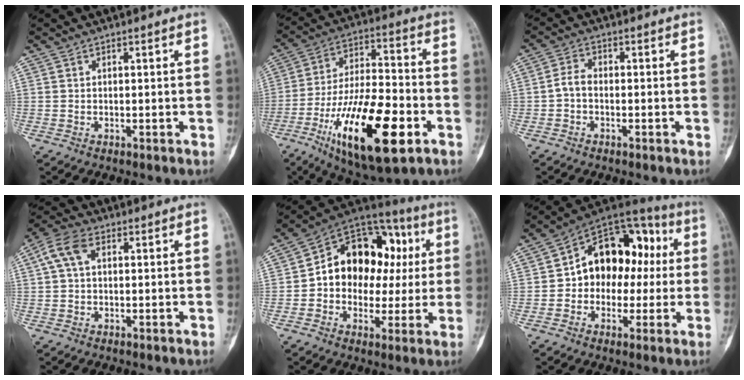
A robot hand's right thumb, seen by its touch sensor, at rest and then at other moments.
{"total": 23.7, "force": [-9.4, 8.5, 20.0], "torque": [-0.368, 0.028, -0.154]}
{"total": 2.9, "force": [-0.9, 1.7, 2.1], "torque": [-0.043, 0.014, -0.025]}
{"total": 5.8, "force": [1.7, 3.5, 4.4], "torque": [-0.096, 0.020, 0.030]}
{"total": 19.3, "force": [1.8, 14.6, 12.5], "torque": [-0.122, 0.046, 0.025]}
{"total": 17.6, "force": [1.1, 12.7, 12.2], "torque": [-0.117, 0.051, 0.007]}